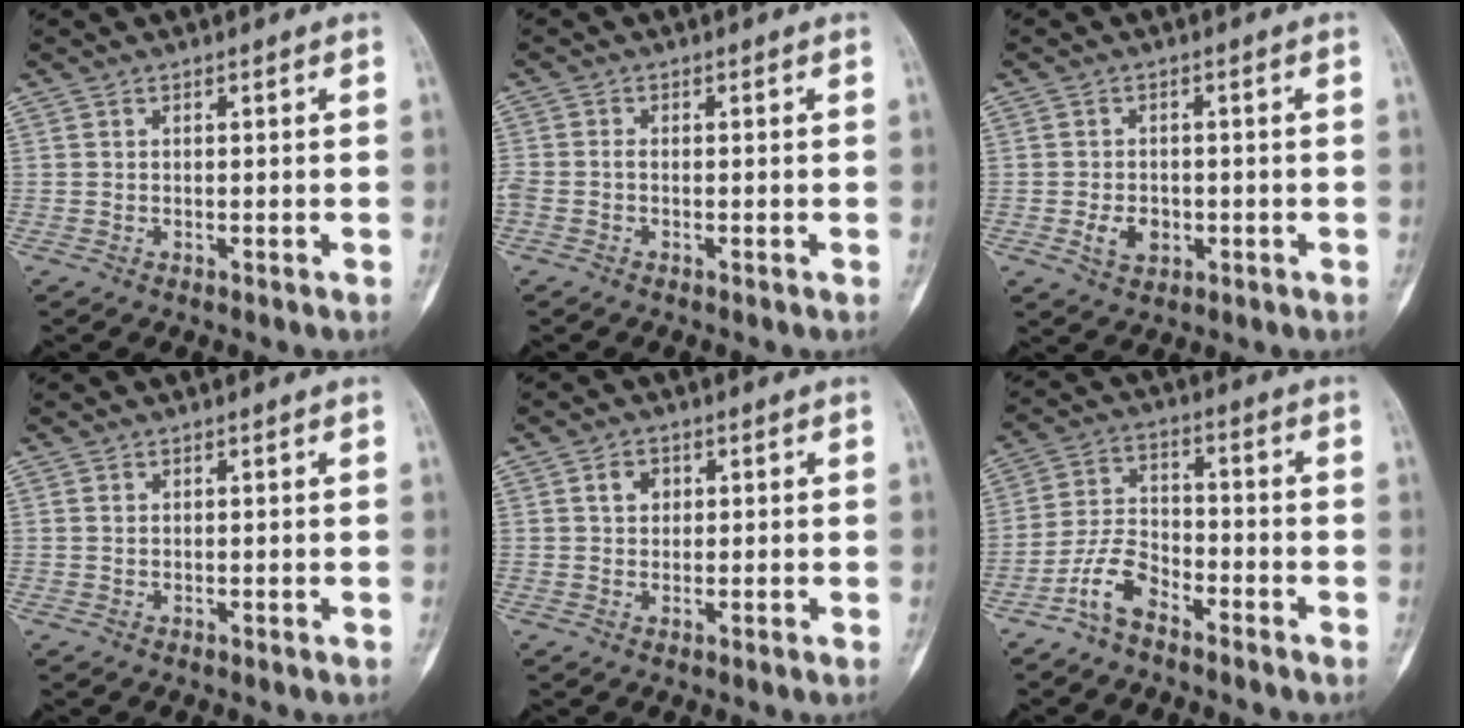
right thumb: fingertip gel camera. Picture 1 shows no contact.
{"total": 2.2, "force": [-0.6, 1.4, 1.6], "torque": [-0.045, 0.005, -0.015]}
{"total": 4.4, "force": [-1.2, 3.2, 2.7], "torque": [-0.039, 0.003, -0.016]}
{"total": 0.7, "force": [0.3, 0.5, 0.4], "torque": [-0.006, 0.001, 0.005]}
{"total": 2.9, "force": [0.7, 2.3, 1.6], "torque": [-0.016, 0.002, 0.010]}
{"total": 7.6, "force": [-5.2, 3.6, 4.3], "torque": [-0.090, 0.039, -0.108]}